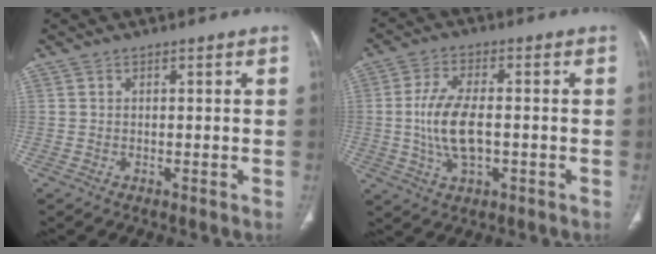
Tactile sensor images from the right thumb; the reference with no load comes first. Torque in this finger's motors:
{"motor_torque": [2.97, 2.03, 1.35, -1.02, 0.50]}